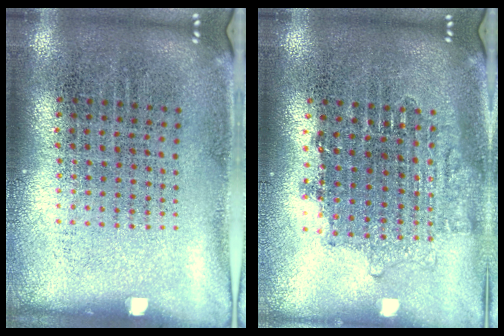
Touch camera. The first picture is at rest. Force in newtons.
{"total": 1.6, "press": 1.3, "slide": 0.9}